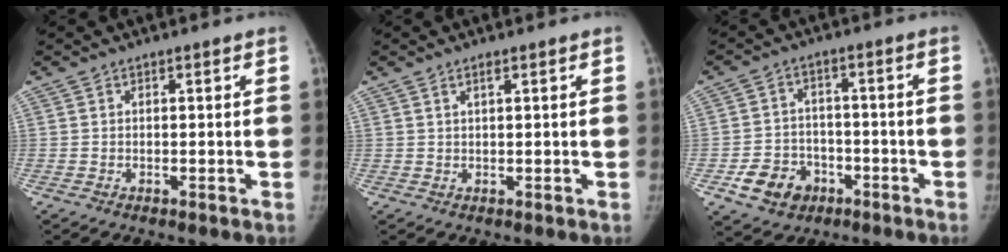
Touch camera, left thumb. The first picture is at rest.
{"total": 1.2, "force": [0.7, 0.2, 0.9], "torque": [-0.018, 0.001, 0.014]}
{"total": 8.6, "force": [-4.0, 6.9, 3.4], "torque": [-0.037, 0.026, -0.059]}